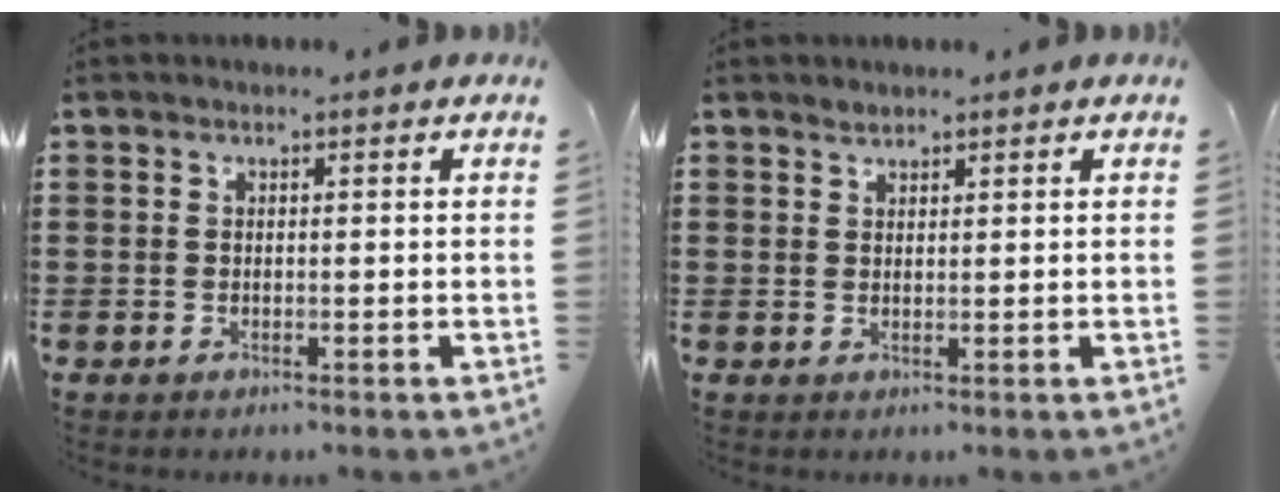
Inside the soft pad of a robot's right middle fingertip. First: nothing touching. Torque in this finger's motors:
{"motor_torque": [0.00, 0.00, 0.00, -0.01]}